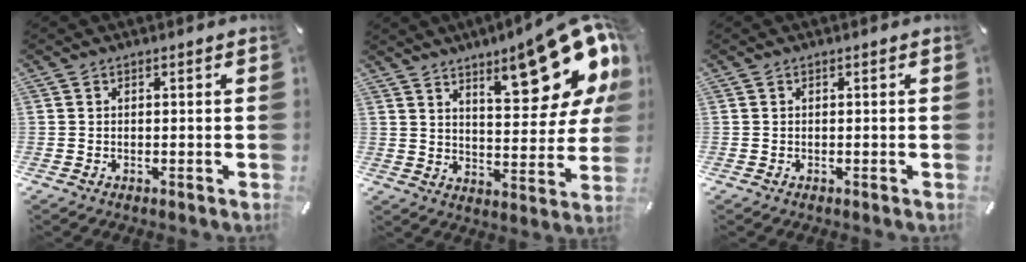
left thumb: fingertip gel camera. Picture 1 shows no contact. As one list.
[{"total": 20.7, "force": [13.7, 6.7, 14.0], "torque": [-0.178, -0.099, 0.219]}, {"total": 0.0}]